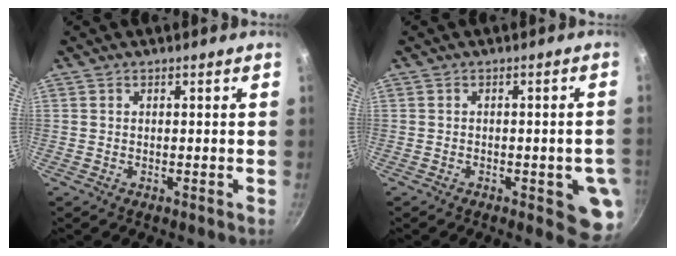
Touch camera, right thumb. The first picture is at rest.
{"total": 6.7, "force": [-2.3, 2.0, 6.0], "torque": [-0.039, 0.002, -0.025]}